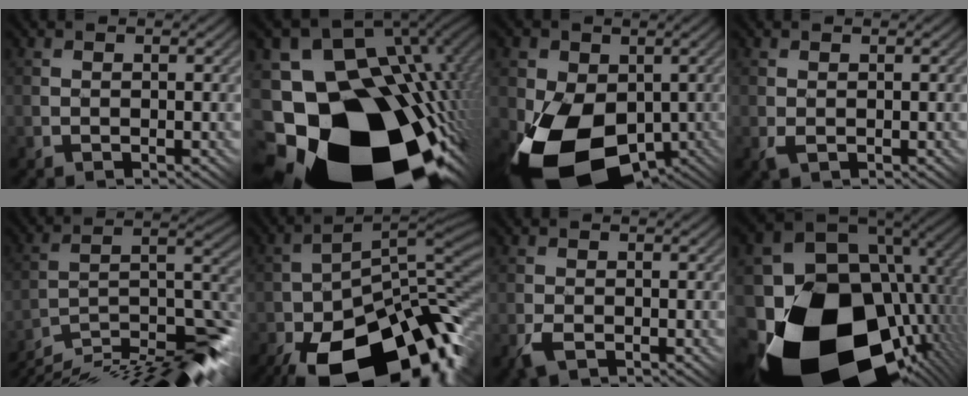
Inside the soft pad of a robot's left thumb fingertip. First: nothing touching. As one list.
[{"total": 22.1, "force": [-9.7, 14.0, 14.1], "torque": [-0.238, -0.059, -0.111]}, {"total": 16.0, "force": [-5.0, 10.5, 11.0], "torque": [-0.225, -0.030, -0.087]}, {"total": 1.2, "force": [-0.4, 0.8, 0.9], "torque": [-0.024, -0.005, -0.007]}, {"total": 14.7, "force": [-11.8, 1.6, 8.6], "torque": [-0.157, 0.011, -0.202]}, {"total": 19.4, "force": [-11.2, 8.7, 13.2], "torque": [-0.208, -0.033, -0.166]}, {"total": 2.2, "force": [-1.1, 1.3, 1.2], "torque": [-0.029, -0.006, -0.027]}, {"total": 21.2, "force": [-6.9, 14.3, 14.2], "torque": [-0.328, -0.077, -0.072]}]